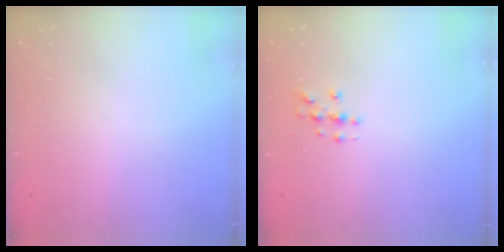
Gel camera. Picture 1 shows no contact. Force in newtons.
{"total": 2.8, "press": 2.8, "slide": 0.2}